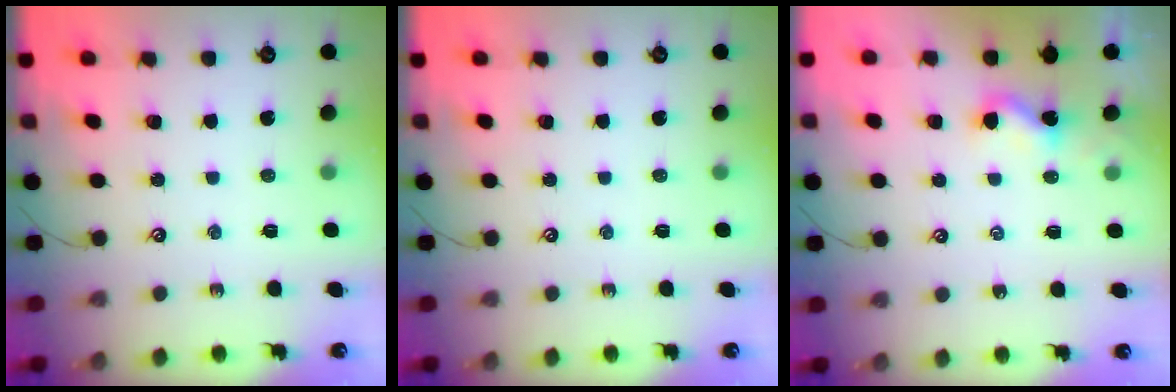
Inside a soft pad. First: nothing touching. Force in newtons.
{"total": 0.0}
{"total": 2.1, "press": 2.1, "slide": 0.3}